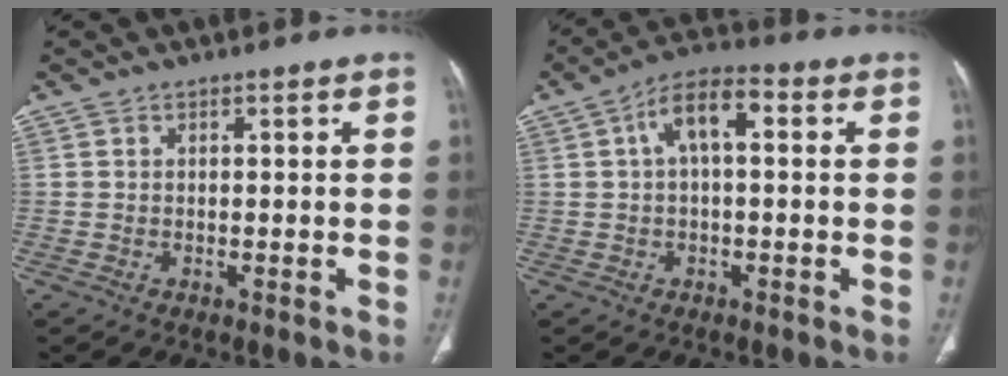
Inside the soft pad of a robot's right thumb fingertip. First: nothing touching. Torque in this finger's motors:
{"motor_torque": [1.46, 3.21, 1.05, -0.33, 0.05]}